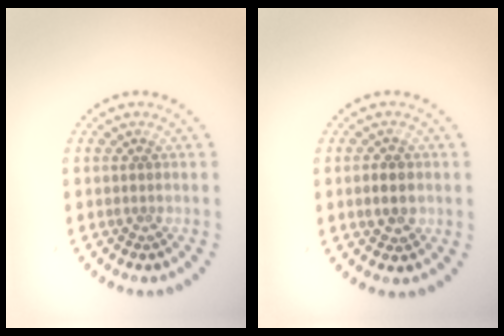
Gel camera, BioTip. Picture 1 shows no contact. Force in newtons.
{"total": 2.5, "press": 2.4, "slide": 0.2}